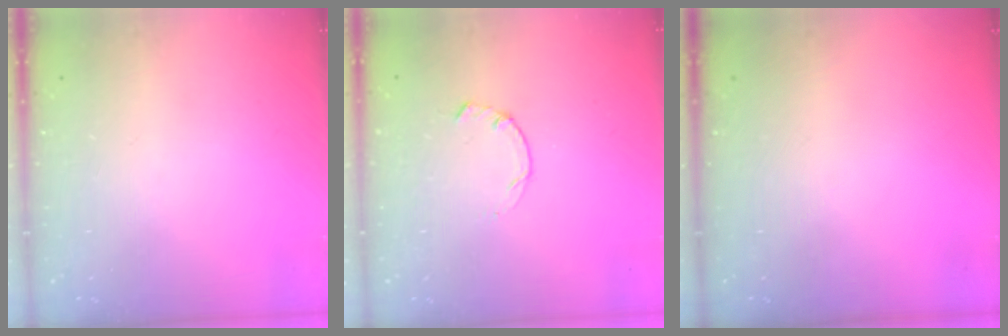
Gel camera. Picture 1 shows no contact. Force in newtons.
{"total": 0.5, "press": 0.4, "slide": 0.3}
{"total": 0.0}